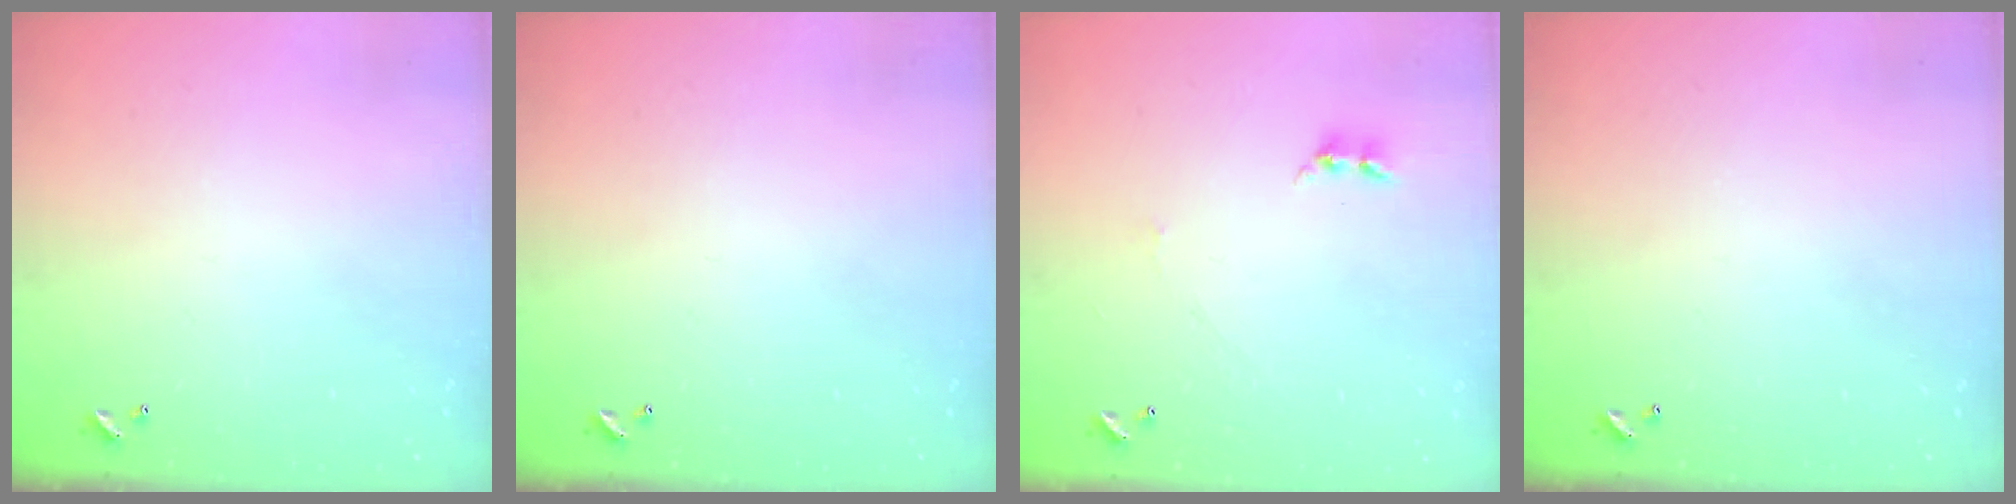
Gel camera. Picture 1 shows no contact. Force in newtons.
{"total": 0.0}
{"total": 0.9, "press": 0.8, "slide": 0.4}
{"total": 0.0}